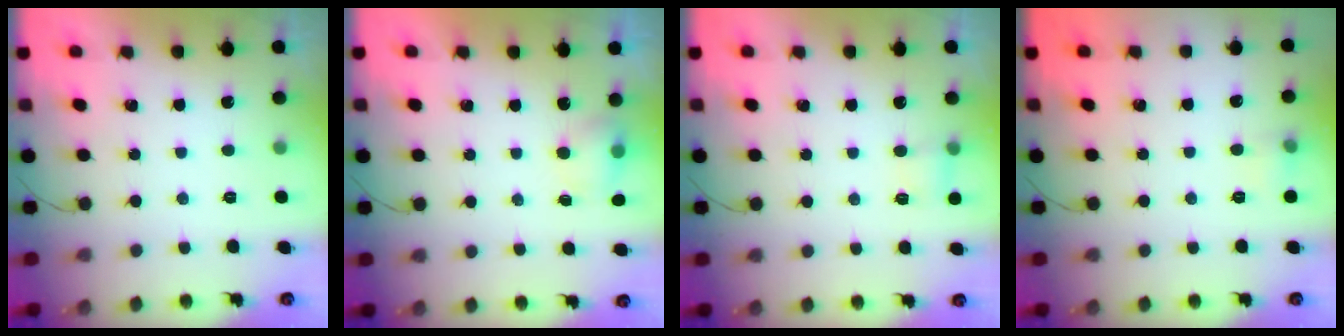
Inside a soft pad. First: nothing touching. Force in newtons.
{"total": 4.8, "press": 4.6, "slide": 1.0}
{"total": 5.0, "press": 3.8, "slide": 3.3}
{"total": 5.7, "press": 5.5, "slide": 1.5}